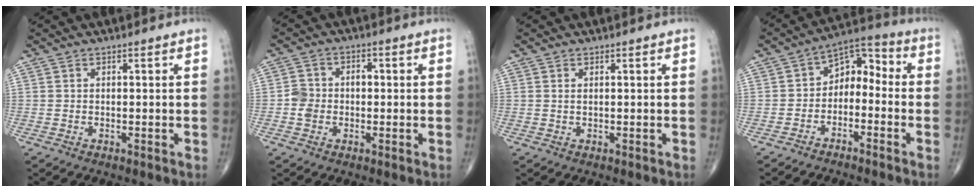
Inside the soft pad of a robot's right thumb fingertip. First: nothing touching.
{"total": 4.7, "force": [-0.7, 4.0, 2.4], "torque": [-0.029, 0.020, -0.015]}
{"total": 0.6, "force": [0.2, 0.2, 0.5], "torque": [-0.012, 0.001, 0.005]}
{"total": 8.2, "force": [-2.3, 5.5, 5.6], "torque": [-0.058, 0.055, -0.053]}